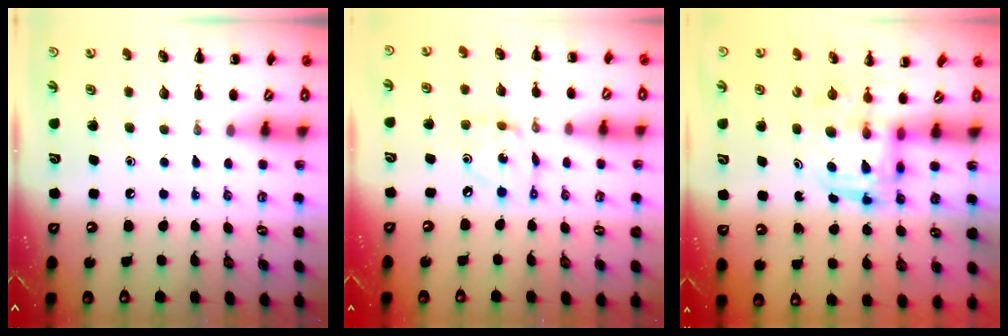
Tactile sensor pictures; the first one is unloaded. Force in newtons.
{"total": 3.6, "press": 3.6, "slide": 0.5}
{"total": 3.0, "press": 3.0, "slide": 0.3}